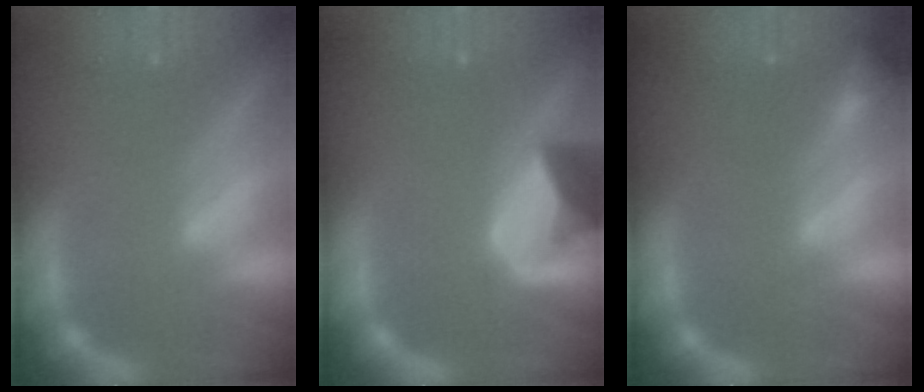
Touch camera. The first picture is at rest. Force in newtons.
{"total": 6.4}
{"total": 1.4}